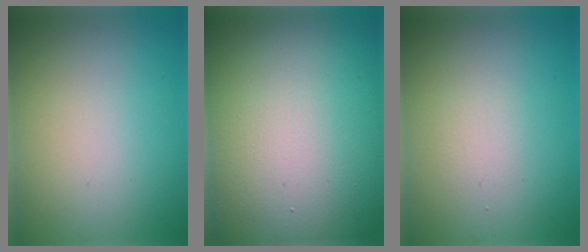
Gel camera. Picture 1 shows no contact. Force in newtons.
{"total": 23.9, "press": 23.8, "slide": 1.2}
{"total": 1.1, "press": 1.1, "slide": 0.2}